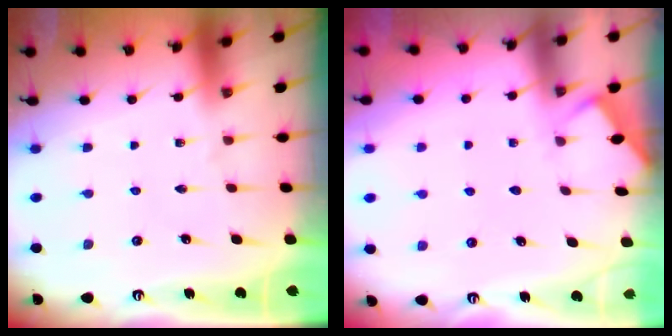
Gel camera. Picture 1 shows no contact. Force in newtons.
{"total": 2.8, "press": 2.8, "slide": 0.3}